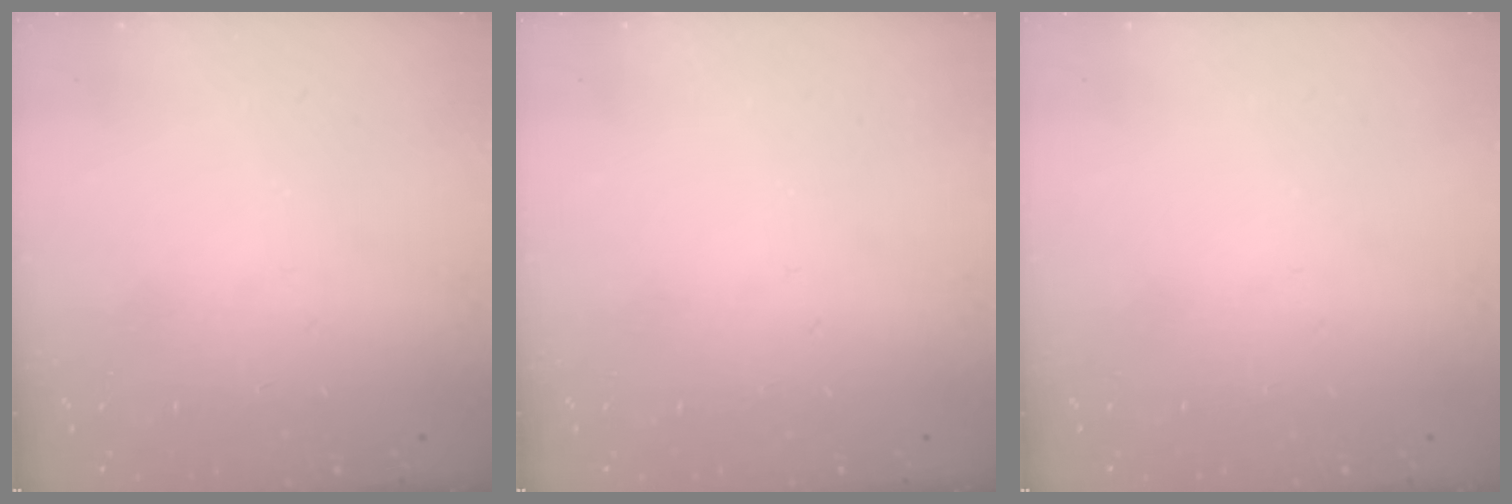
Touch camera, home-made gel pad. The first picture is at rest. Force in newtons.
{"total": 0.0}
{"total": 0.0}